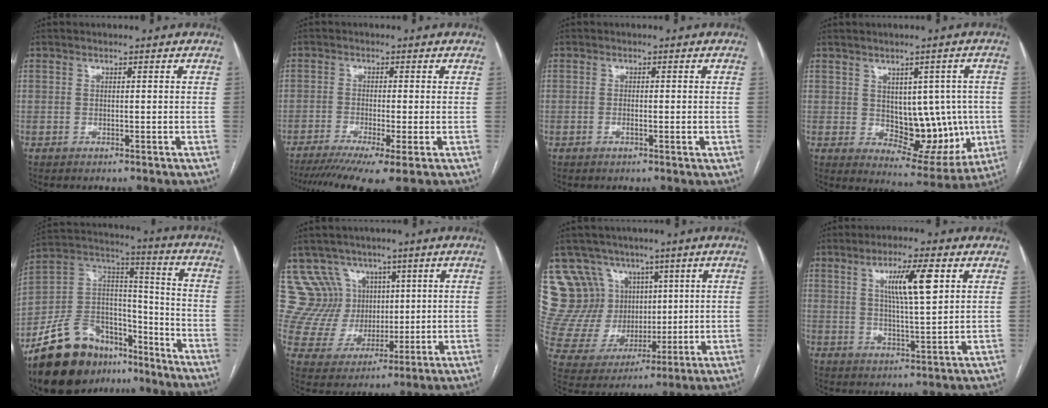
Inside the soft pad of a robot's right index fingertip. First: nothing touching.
{"total": 10.5, "force": [-7.1, 0.6, 7.7], "torque": [-0.121, -0.018, -0.114]}
{"total": 1.8, "force": [-0.5, 0.4, 1.6], "torque": [-0.029, -0.001, -0.008]}
{"total": 11.3, "force": [-0.4, 6.6, 9.2], "torque": [-0.099, 0.010, 0.019]}
{"total": 19.9, "force": [-14.5, 10.2, 9.1], "torque": [-0.179, 0.050, -0.250]}
{"total": 9.8, "force": [5.2, 8.3, 0.7], "torque": [-0.023, 0.044, 0.106]}
{"total": 16.0, "force": [8.2, 13.0, 4.7], "torque": [-0.112, 0.059, 0.179]}
{"total": 8.3, "force": [3.0, 0.7, 7.7], "torque": [-0.134, 0.002, 0.052]}